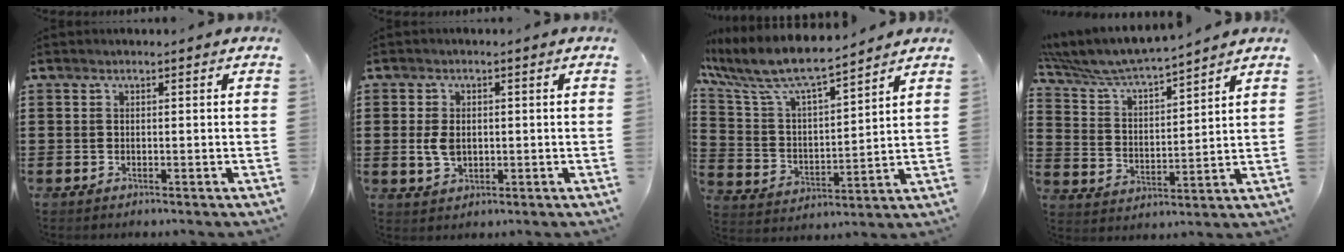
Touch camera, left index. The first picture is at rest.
{"total": 3.5, "force": [0.0, 2.4, 2.5], "torque": [-0.067, 0.002, -0.004]}
{"total": 8.2, "force": [7.2, 1.4, 3.8], "torque": [-0.106, -0.041, 0.121]}
{"total": 5.9, "force": [5.7, 0.5, 1.6], "torque": [-0.060, -0.036, 0.093]}